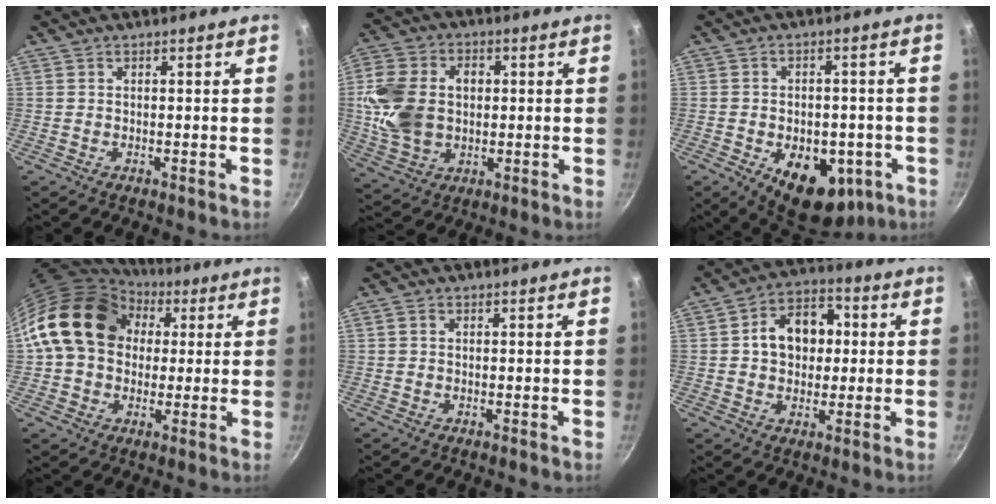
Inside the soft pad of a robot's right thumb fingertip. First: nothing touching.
{"total": 14.7, "force": [0.7, 11.0, 9.8], "torque": [-0.178, 0.010, 0.015]}
{"total": 15.5, "force": [-5.3, 9.8, 10.8], "torque": [-0.114, 0.002, -0.059]}
{"total": 17.7, "force": [4.9, 13.7, 10.0], "torque": [-0.147, 0.024, 0.076]}
{"total": 0.8, "force": [0.1, 0.7, 0.4], "torque": [-0.005, 0.004, 0.001]}
{"total": 11.7, "force": [1.3, 8.8, 7.6], "torque": [-0.080, 0.020, 0.007]}